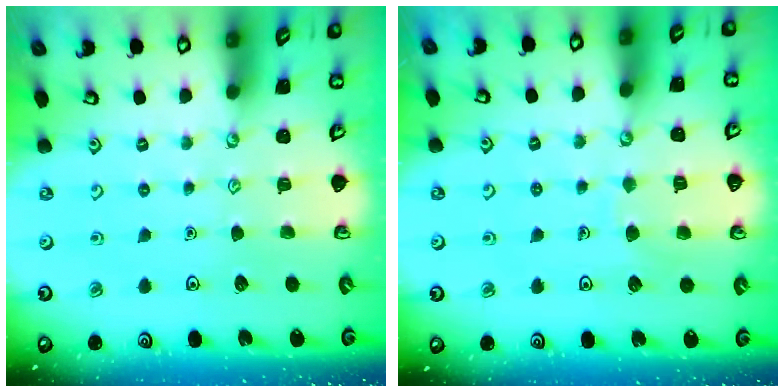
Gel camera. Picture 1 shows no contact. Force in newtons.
{"total": 5.6, "press": 5.6, "slide": 0.2}